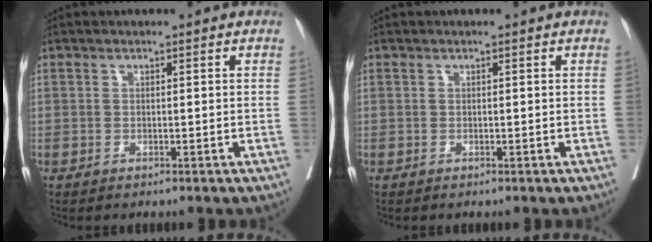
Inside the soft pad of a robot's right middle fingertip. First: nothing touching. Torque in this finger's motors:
{"motor_torque": [0.60, -0.46, 0.02, 0.01]}